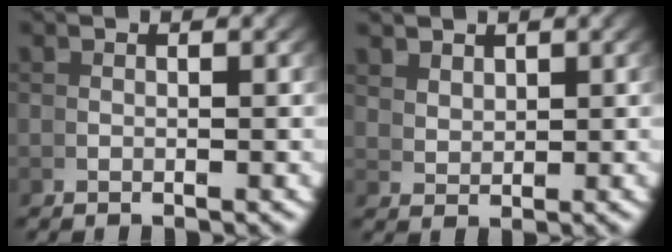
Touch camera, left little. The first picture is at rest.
{"total": 2.0, "force": [2.0, -0.1, 0.4], "torque": [-0.002, -0.005, 0.051]}